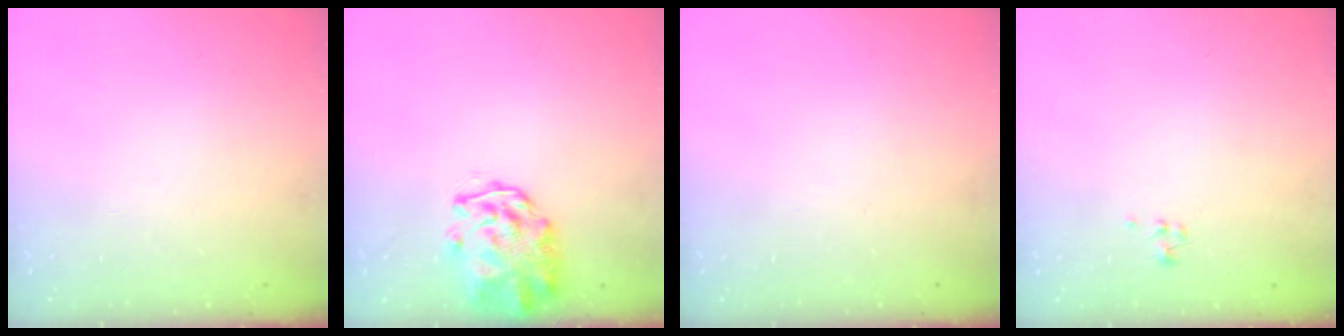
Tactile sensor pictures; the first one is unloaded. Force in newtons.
{"total": 2.8, "press": 2.7, "slide": 0.7}
{"total": 0.0}
{"total": 0.9, "press": 0.8, "slide": 0.4}